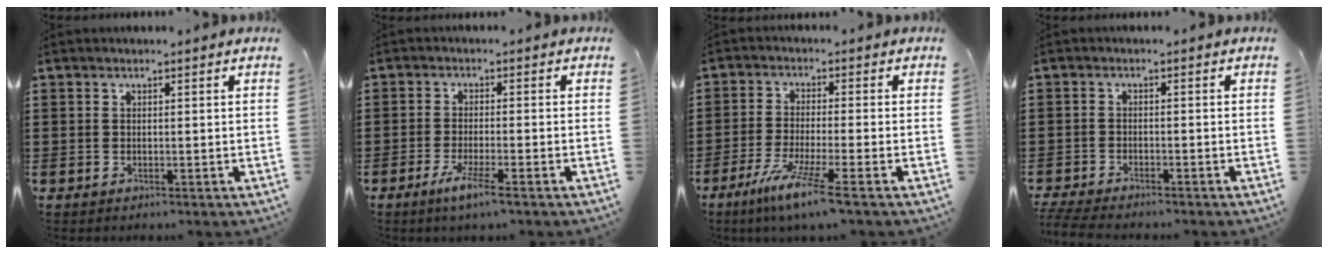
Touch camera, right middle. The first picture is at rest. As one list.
[{"total": 3.9, "force": [-2.4, -0.1, 3.1], "torque": [-0.064, -0.010, -0.046]}, {"total": 6.4, "force": [-4.4, -0.5, 4.6], "torque": [-0.094, -0.016, -0.082]}, {"total": 2.9, "force": [-2.8, 0.1, 0.7], "torque": [-0.026, -0.006, -0.063]}]